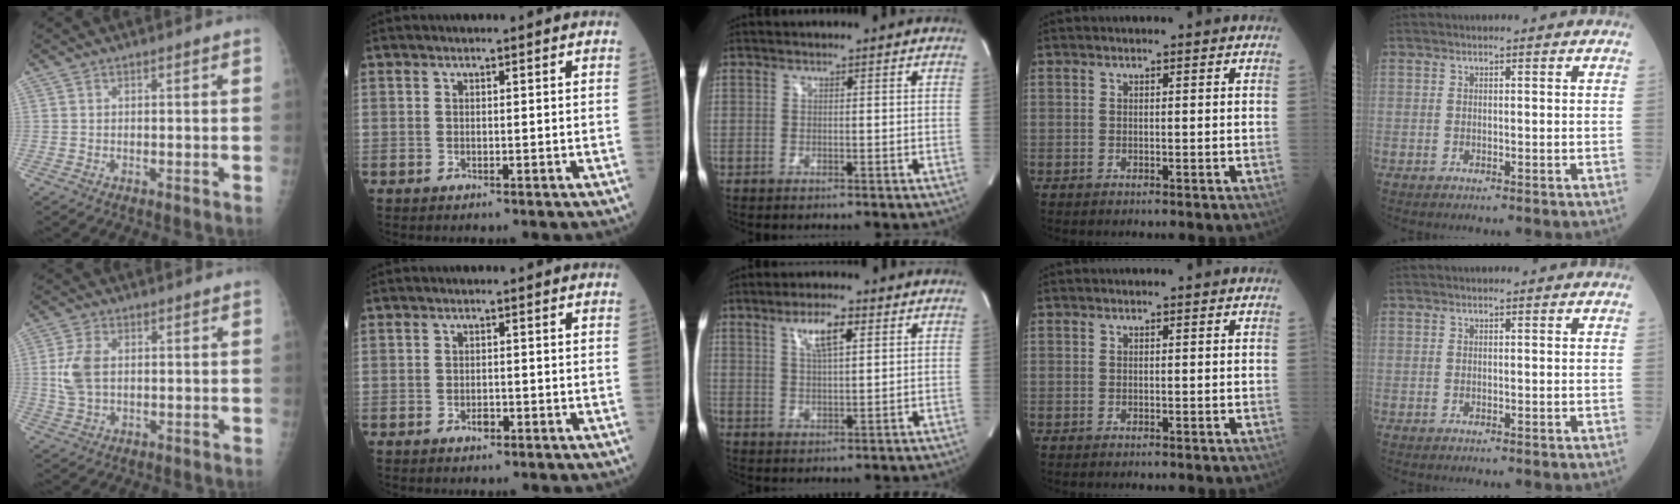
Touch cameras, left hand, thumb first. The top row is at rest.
{"thumb": {"total": 6.1, "force": [0.5, 3.9, 4.7], "torque": [-0.105, 0.002, 0.010]}, "index": {"total": 1.3, "force": [-0.9, 0.6, 0.8], "torque": [-0.011, 0.002, -0.011]}, "middle": {"total": 5.8, "force": [2.8, 1.3, 4.9], "torque": [-0.091, 0.005, 0.051]}}